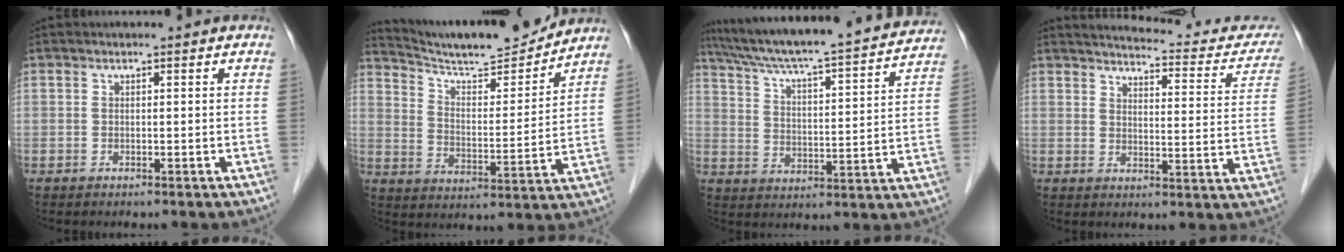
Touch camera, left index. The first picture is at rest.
{"total": 15.7, "force": [14.9, 0.8, 4.9], "torque": [-0.089, -0.007, 0.237]}
{"total": 23.4, "force": [21.3, 0.6, 9.7], "torque": [-0.164, -0.013, 0.301]}
{"total": 16.9, "force": [15.5, 3.9, 5.6], "torque": [-0.046, -0.022, 0.167]}